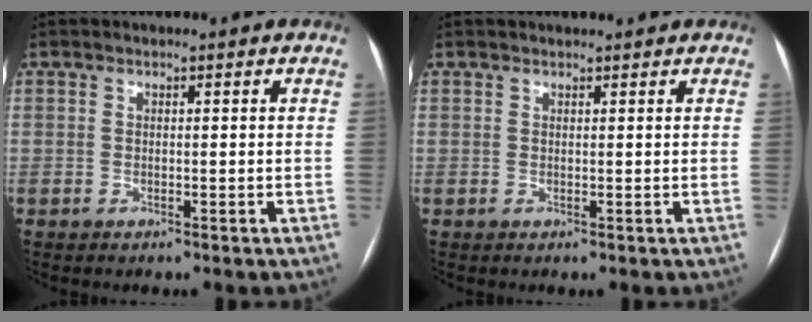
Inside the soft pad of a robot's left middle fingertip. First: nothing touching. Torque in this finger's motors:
{"motor_torque": [-0.18, 0.01, -0.02, 0.01]}